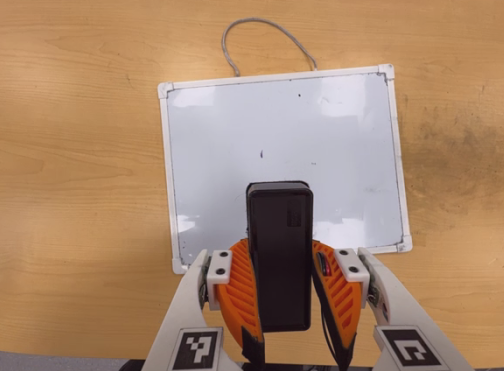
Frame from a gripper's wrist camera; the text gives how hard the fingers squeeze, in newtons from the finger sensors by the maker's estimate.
{"total": 7.0, "left": 6.4, "right": 7.6}